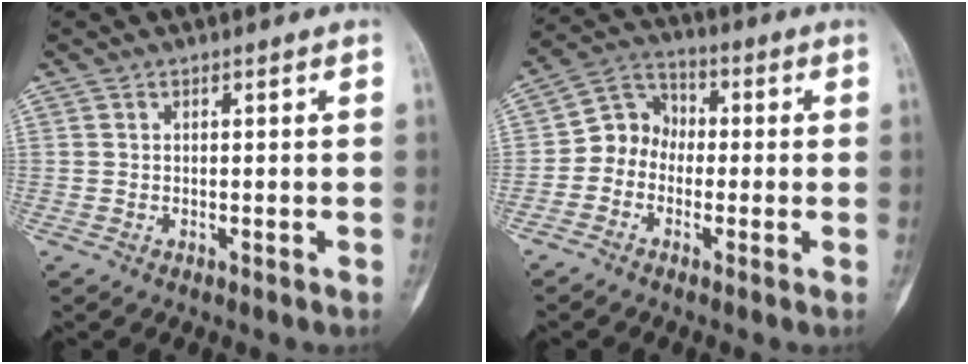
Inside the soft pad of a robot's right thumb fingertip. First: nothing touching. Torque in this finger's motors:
{"motor_torque": [0.02, 0.02, 0.00, -0.01, 0.01]}